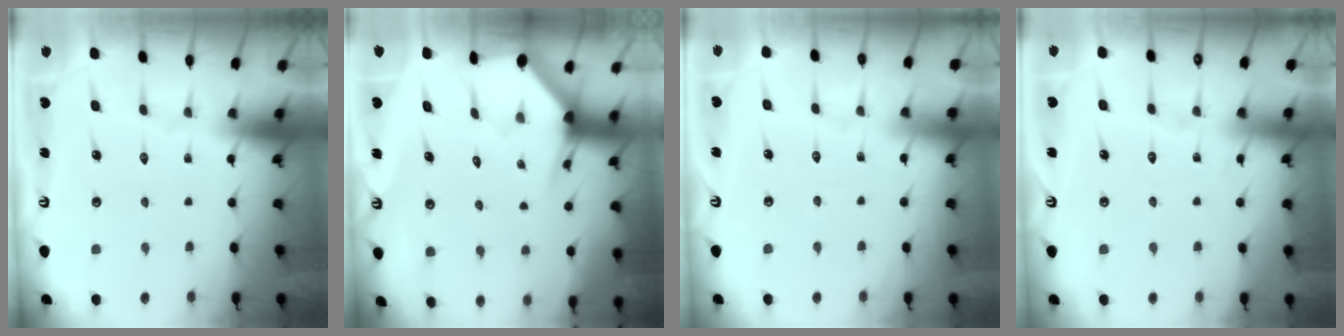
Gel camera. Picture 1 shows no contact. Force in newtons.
{"total": 3.1, "press": 3.1, "slide": 0.5}
{"total": 1.8, "press": 1.7, "slide": 0.2}
{"total": 5.8, "press": 5.7, "slide": 0.7}